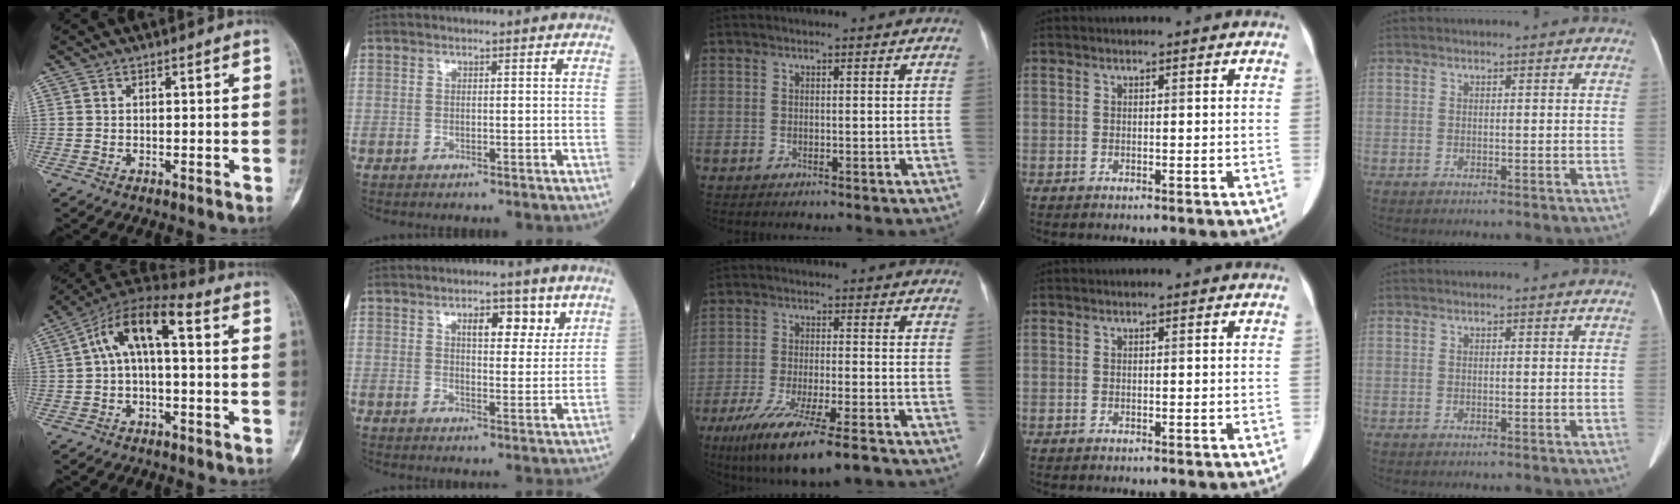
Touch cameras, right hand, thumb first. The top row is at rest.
{"thumb": {"total": 11.1, "force": [1.4, 4.7, 10.0], "torque": [-0.176, 0.048, 0.013]}, "index": {"total": 5.9, "force": [3.2, 2.4, 4.3], "torque": [-0.058, 0.004, 0.045]}, "middle": {"total": 13.5, "force": [-9.5, 1.3, 9.6], "torque": [-0.173, -0.040, -0.158]}}